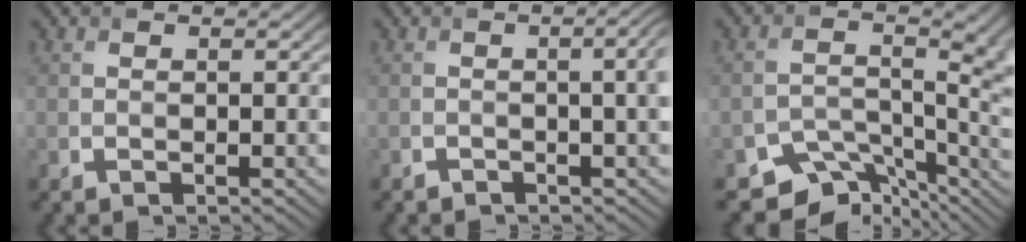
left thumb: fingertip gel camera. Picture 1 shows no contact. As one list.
[{"total": 3.1, "force": [-0.5, 1.0, 2.9], "torque": [-0.031, 0.007, -0.013]}, {"total": 7.5, "force": [-4.4, 4.2, 4.5], "torque": [-0.059, -0.025, -0.075]}]